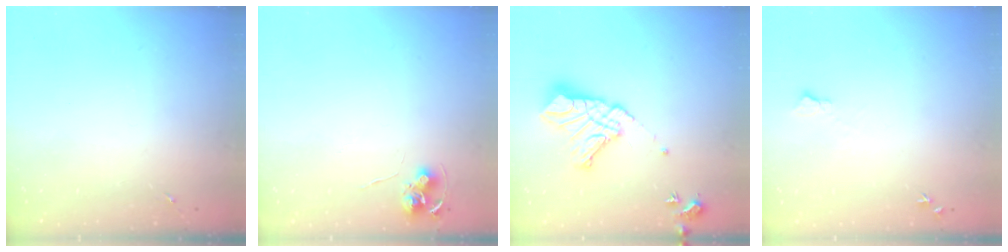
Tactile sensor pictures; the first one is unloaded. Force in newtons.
{"total": 7.9, "press": 7.9, "slide": 0.5}
{"total": 16.3, "press": 16.2, "slide": 2.0}
{"total": 4.6, "press": 4.6, "slide": 0.6}